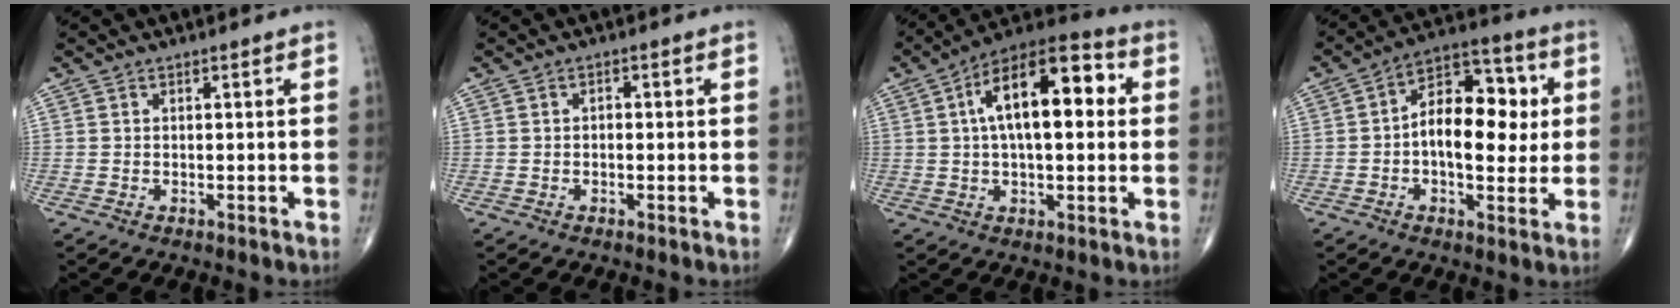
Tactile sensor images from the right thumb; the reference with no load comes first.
{"total": 1.1, "force": [0.0, 0.7, 0.8], "torque": [-0.011, 0.004, -0.003]}
{"total": 17.6, "force": [3.3, 8.0, 15.3], "torque": [-0.227, 0.030, 0.043]}
{"total": 15.0, "force": [0.9, 8.4, 12.4], "torque": [-0.160, 0.025, 0.004]}